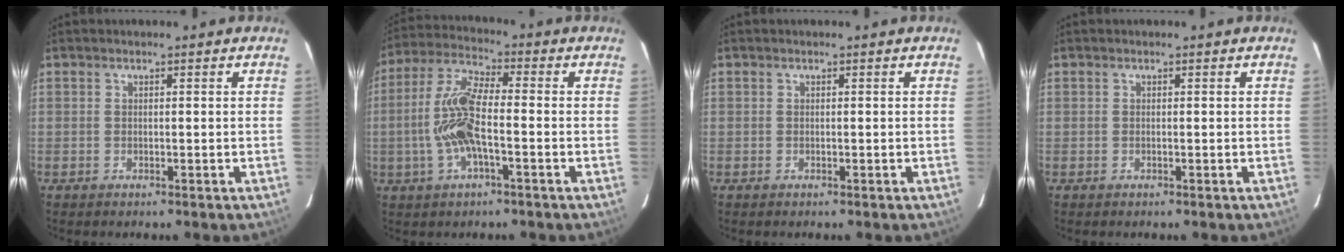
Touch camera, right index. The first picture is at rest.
{"total": 10.0, "force": [-1.9, 2.4, 9.5], "torque": [-0.209, 0.009, -0.039]}
{"total": 0.0}
{"total": 0.0}